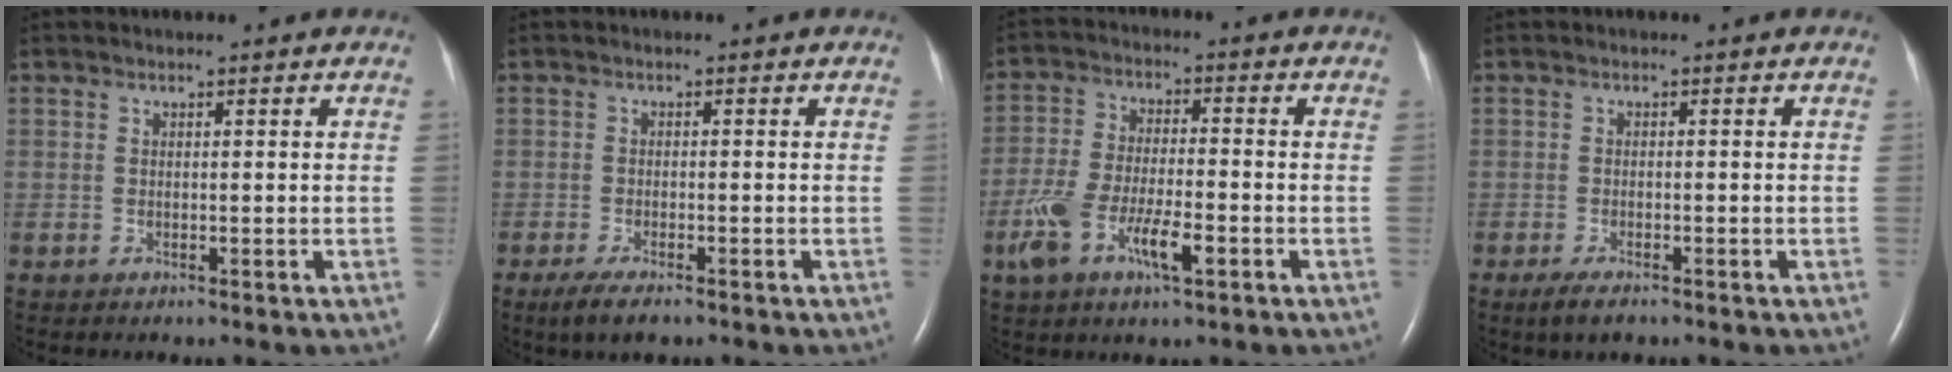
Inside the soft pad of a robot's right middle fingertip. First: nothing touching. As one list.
[{"total": 4.0, "force": [-2.8, 1.0, 2.8], "torque": [-0.055, -0.008, -0.044]}, {"total": 9.5, "force": [-4.0, 2.8, 8.1], "torque": [-0.171, -0.001, -0.071]}, {"total": 2.7, "force": [-1.9, 0.7, 1.9], "torque": [-0.042, -0.006, -0.032]}]